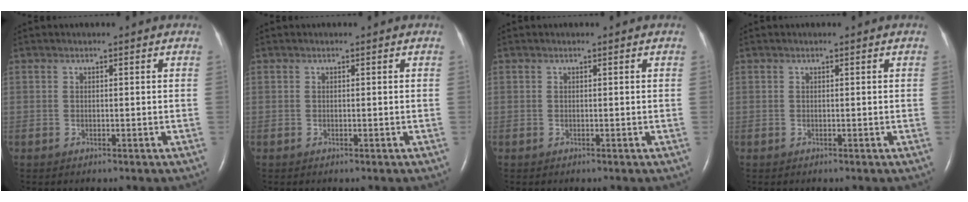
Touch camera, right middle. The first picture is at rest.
{"total": 0.0}
{"total": 0.0}
{"total": 0.0}